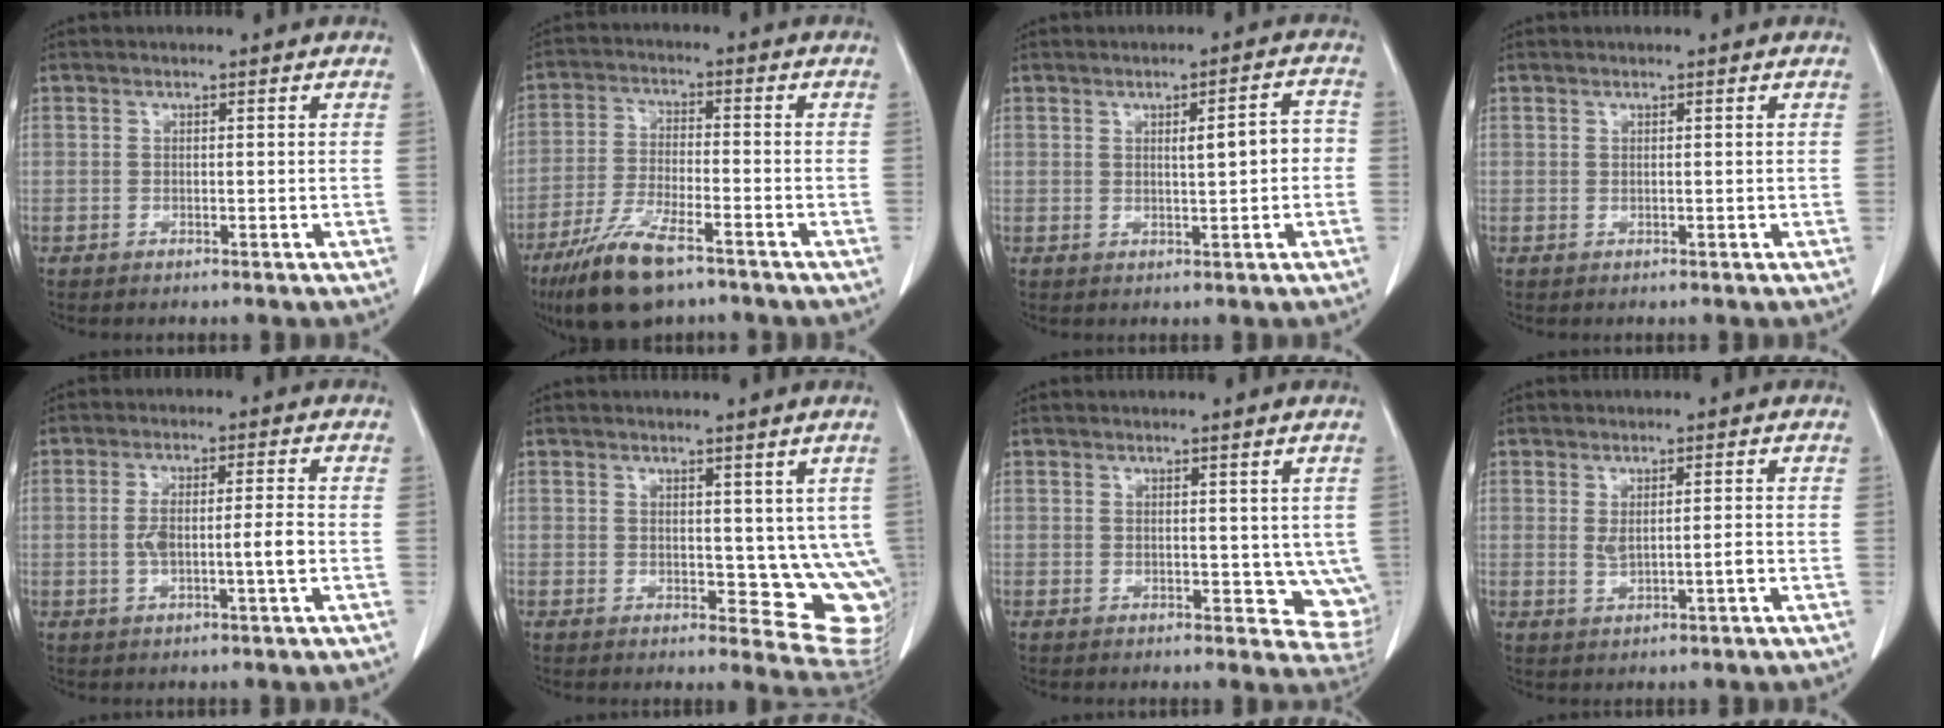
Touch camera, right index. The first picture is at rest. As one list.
[{"total": 11.2, "force": [-7.6, 2.8, 7.8], "torque": [-0.157, -0.023, -0.134]}, {"total": 4.4, "force": [-0.1, 1.0, 4.3], "torque": [-0.064, 0.014, 0.001]}, {"total": 0.0}, {"total": 5.8, "force": [-1.1, 0.6, 5.7], "torque": [-0.115, 0.010, -0.016]}, {"total": 8.9, "force": [1.9, 4.8, 7.2], "torque": [-0.058, -0.017, 0.030]}, {"total": 5.6, "force": [0.8, 3.5, 4.3], "torque": [-0.025, -0.010, 0.014]}, {"total": 2.6, "force": [-0.2, 0.6, 2.6], "torque": [-0.048, -0.002, 0.004]}]